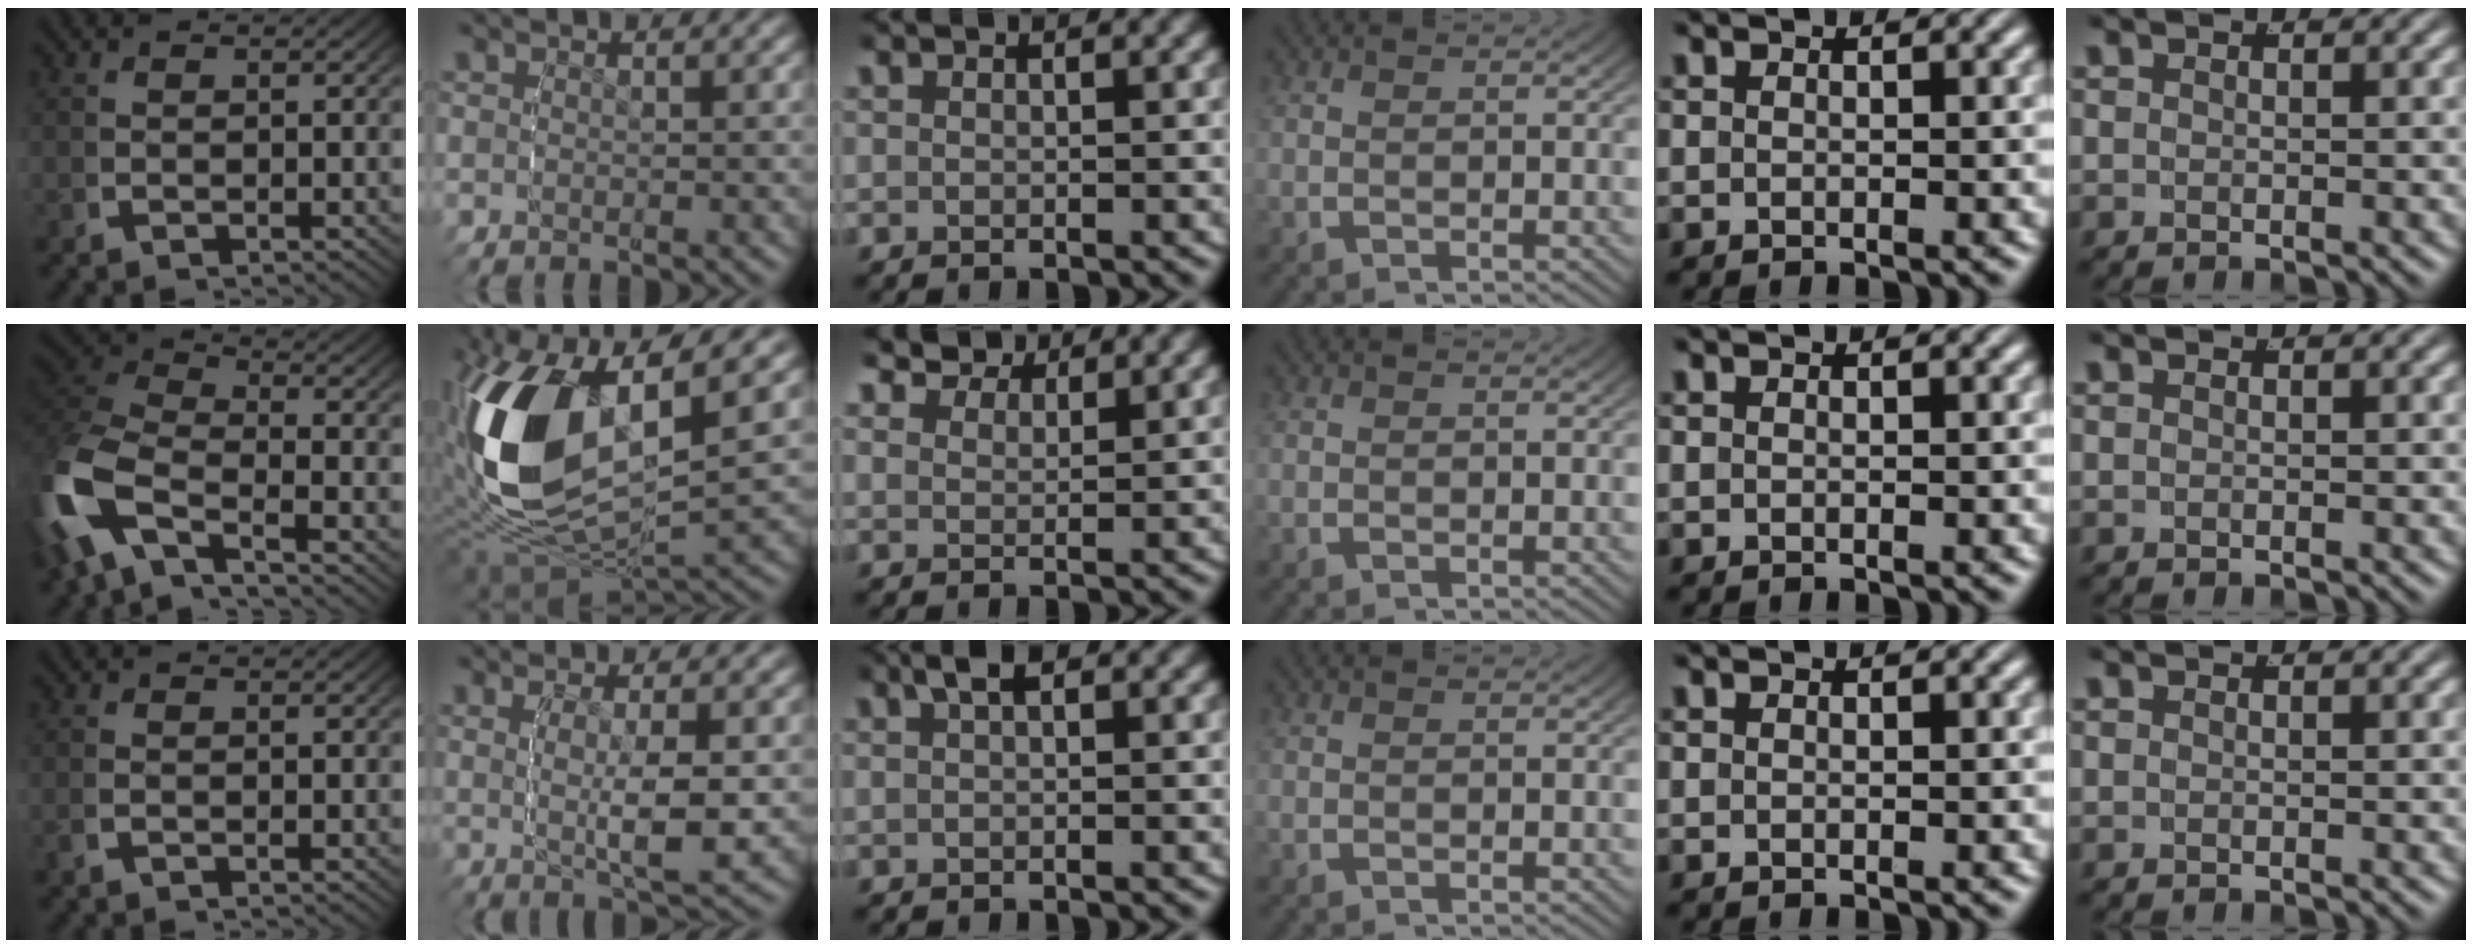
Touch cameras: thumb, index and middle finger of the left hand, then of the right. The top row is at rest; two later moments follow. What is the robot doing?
{"motion": "lift_and_place", "object": "pen"}